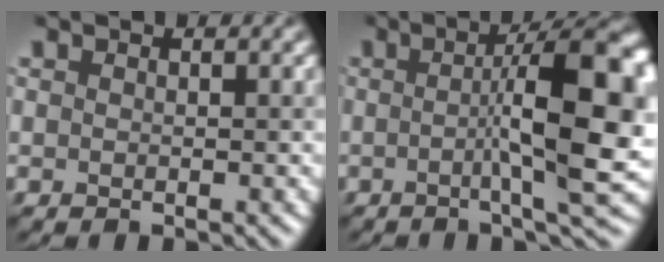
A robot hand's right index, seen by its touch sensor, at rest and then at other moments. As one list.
[{"total": 11.4, "force": [-0.1, 2.5, 11.1], "torque": [-0.139, 0.007, -0.007]}]